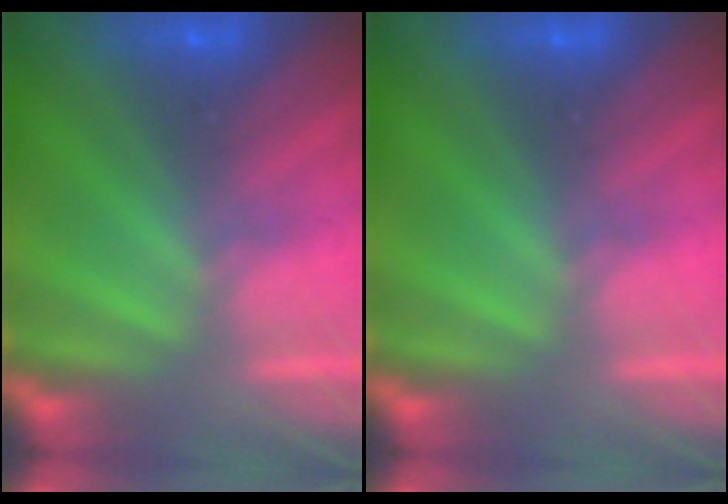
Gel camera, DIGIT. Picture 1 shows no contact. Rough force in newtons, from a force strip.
{"total": 0.0}